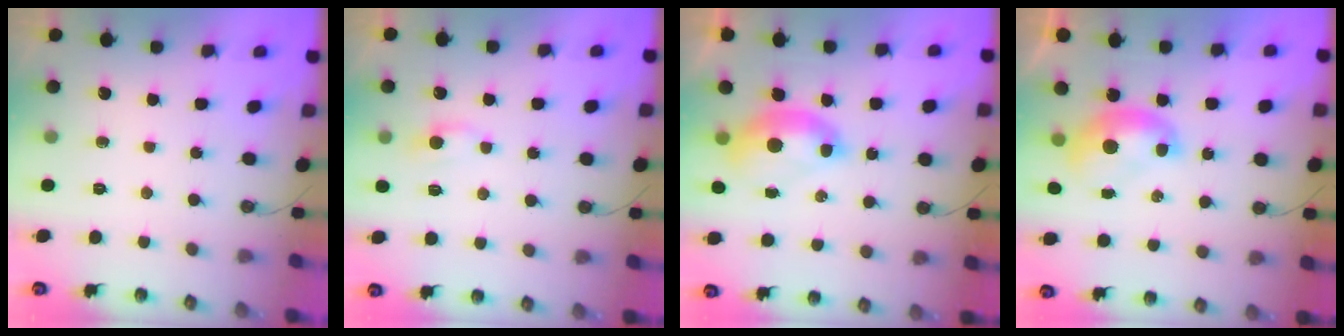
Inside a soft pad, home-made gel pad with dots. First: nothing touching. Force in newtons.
{"total": 1.5, "press": 1.4, "slide": 0.4}
{"total": 2.7, "press": 2.6, "slide": 0.6}
{"total": 1.6, "press": 1.5, "slide": 0.3}